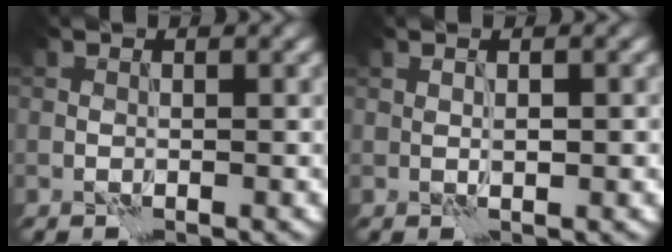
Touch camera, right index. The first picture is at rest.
{"total": 1.4, "force": [0.1, 0.4, 1.4], "torque": [-0.026, 0.002, 0.005]}